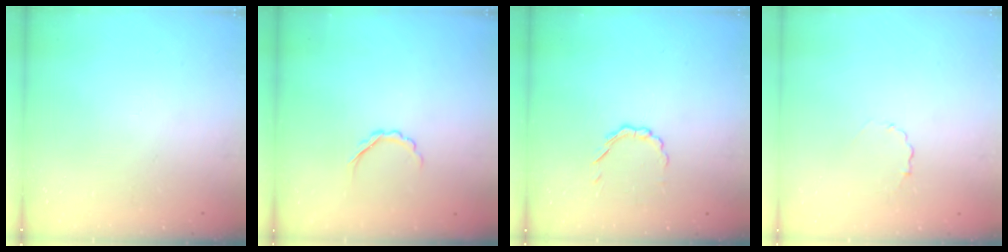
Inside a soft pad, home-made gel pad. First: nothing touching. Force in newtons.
{"total": 2.7, "press": 2.6, "slide": 0.8}
{"total": 3.1, "press": 3.0, "slide": 0.8}
{"total": 2.1, "press": 1.9, "slide": 0.9}